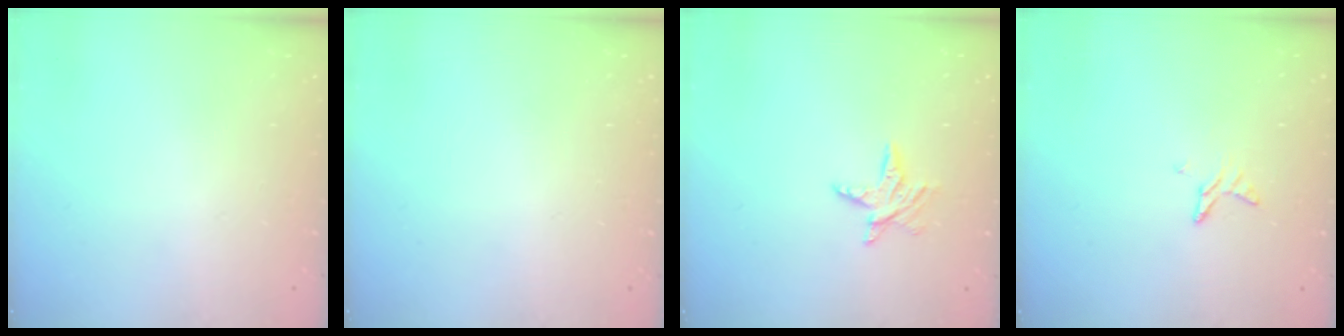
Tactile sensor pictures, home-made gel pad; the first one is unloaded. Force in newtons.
{"total": 0.0}
{"total": 5.9, "press": 5.9, "slide": 0.4}
{"total": 5.0, "press": 4.9, "slide": 0.4}